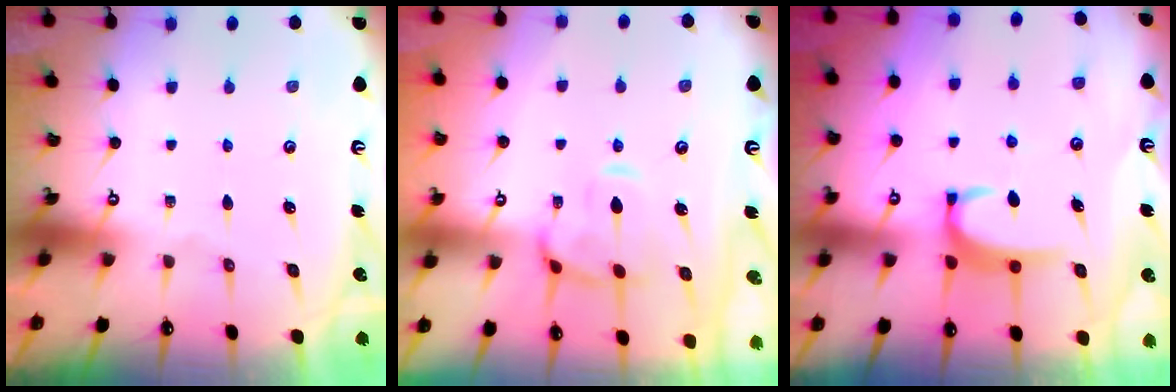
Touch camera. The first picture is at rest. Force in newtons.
{"total": 4.7, "press": 4.4, "slide": 1.4}
{"total": 3.4, "press": 3.4, "slide": 0.4}